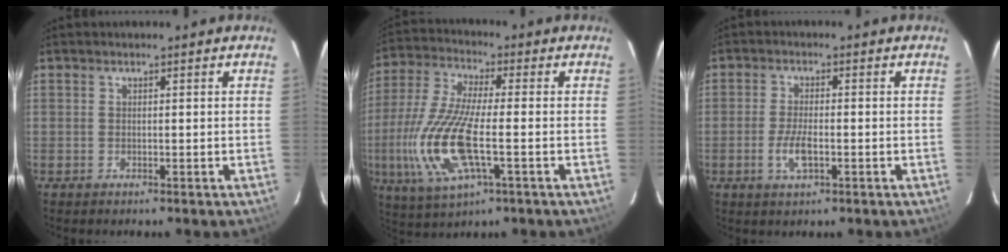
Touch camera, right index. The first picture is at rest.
{"total": 16.2, "force": [-3.7, 4.8, 15.0], "torque": [-0.330, -0.014, -0.072]}
{"total": 4.6, "force": [-1.5, 1.5, 4.0], "torque": [-0.088, -0.005, -0.030]}